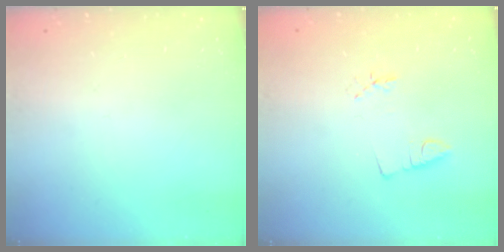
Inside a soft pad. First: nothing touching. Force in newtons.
{"total": 2.2, "press": 1.7, "slide": 1.4}